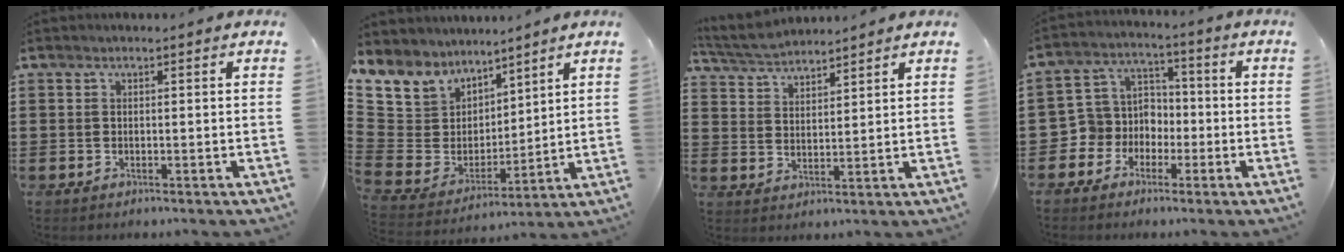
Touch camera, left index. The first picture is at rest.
{"total": 8.2, "force": [5.9, 5.7, -0.4], "torque": [-0.056, -0.060, 0.116]}
{"total": 4.3, "force": [4.2, 0.5, 0.6], "torque": [-0.028, -0.014, 0.077]}
{"total": 6.4, "force": [-2.1, 6.0, 0.8], "torque": [-0.062, -0.001, -0.046]}